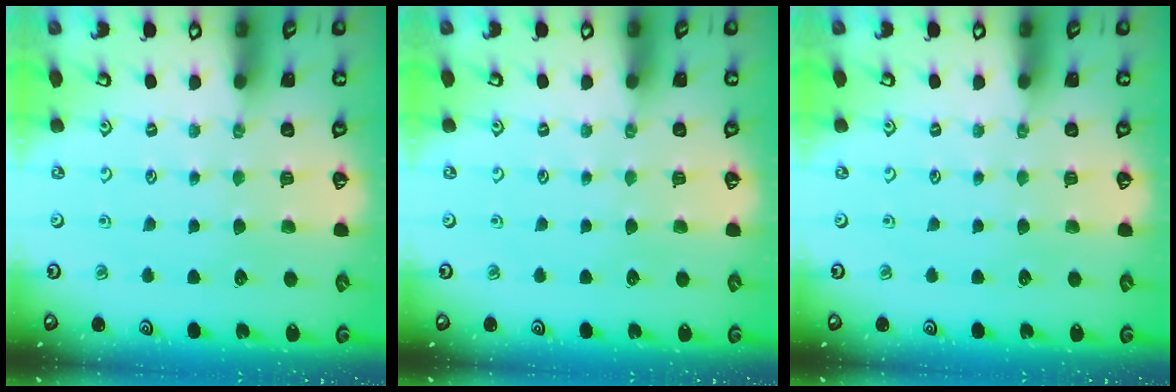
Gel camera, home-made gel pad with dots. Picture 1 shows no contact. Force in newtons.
{"total": 0.0}
{"total": 0.0}